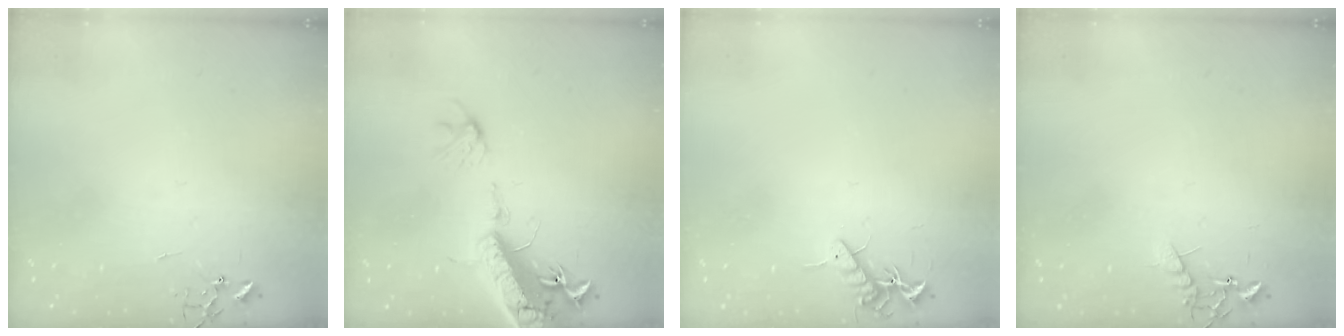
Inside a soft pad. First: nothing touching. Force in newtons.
{"total": 18.2, "press": 17.7, "slide": 4.2}
{"total": 8.1, "press": 8.1, "slide": 0.8}
{"total": 6.8, "press": 6.8, "slide": 0.3}